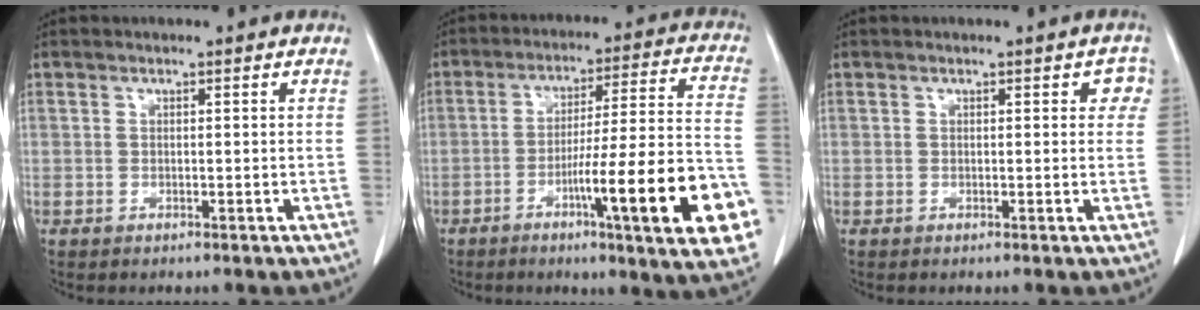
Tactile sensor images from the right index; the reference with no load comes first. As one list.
[{"total": 20.4, "force": [-7.5, 0.7, 19.0], "torque": [-0.218, 0.000, -0.107]}, {"total": 2.6, "force": [0.9, 1.4, 2.0], "torque": [-0.010, 0.010, 0.003]}]